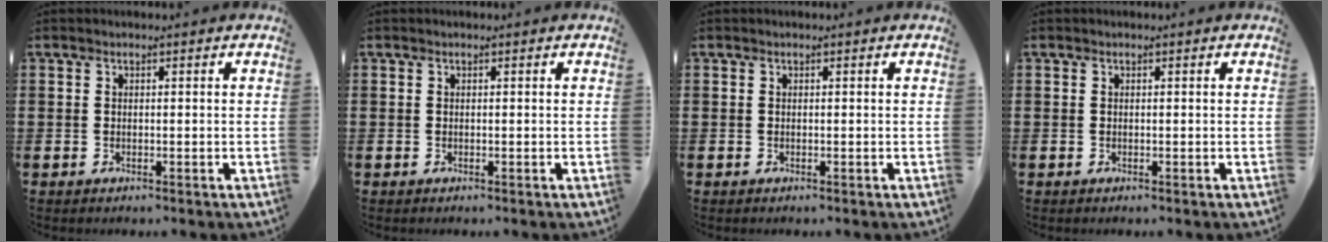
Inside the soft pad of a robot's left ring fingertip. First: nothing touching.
{"total": 0.0}
{"total": 0.0}
{"total": 0.0}